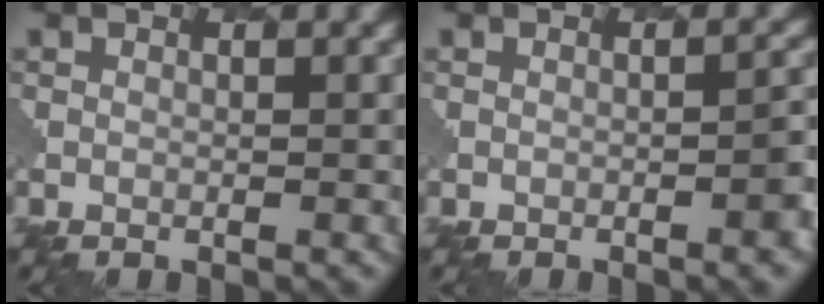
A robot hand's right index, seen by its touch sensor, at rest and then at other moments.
{"total": 2.5, "force": [-1.0, 0.6, 2.2], "torque": [-0.026, 0.007, -0.016]}